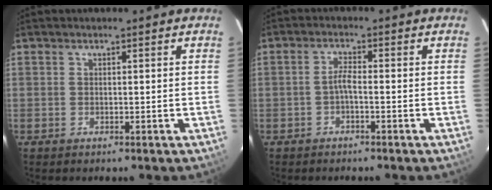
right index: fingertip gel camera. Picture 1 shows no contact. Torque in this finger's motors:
{"motor_torque": [0.49, -0.37, 0.33, 0.07]}